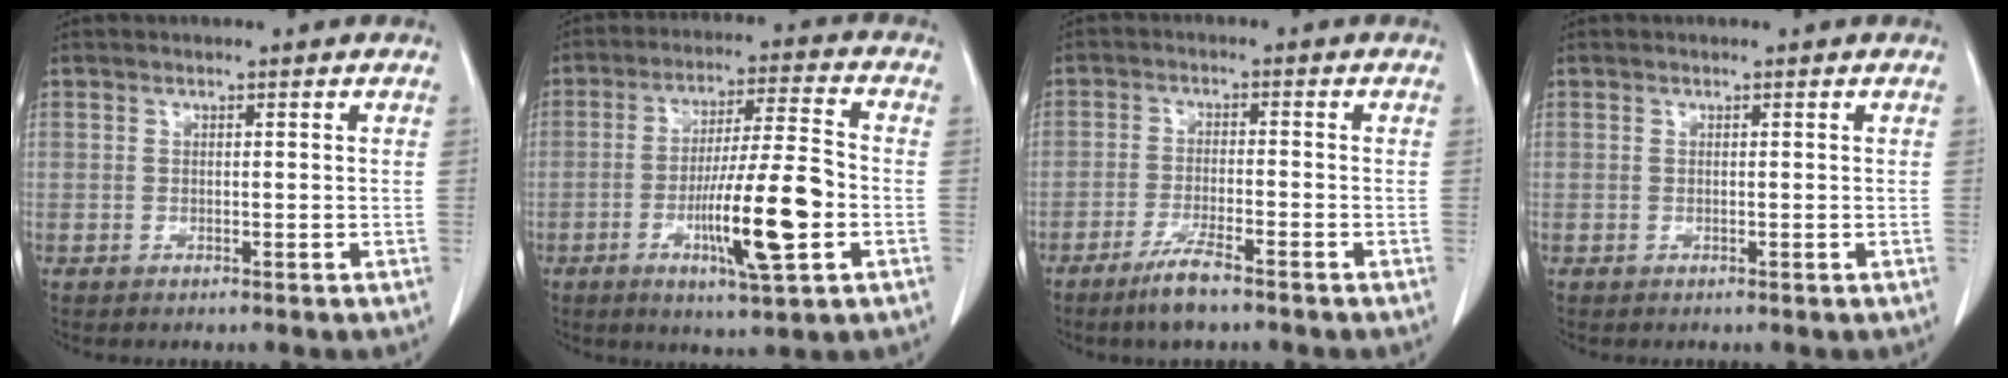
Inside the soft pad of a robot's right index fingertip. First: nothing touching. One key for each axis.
{"total": 13.2, "fx": -3.8, "fy": 0.9, "fz": 12.6, "tx": -0.217, "ty": -0.004, "tz": -0.064}
{"total": 5.1, "fx": -3.8, "fy": 0.4, "fz": 3.4, "tx": -0.071, "ty": -0.009, "tz": -0.069}
{"total": 0.0}